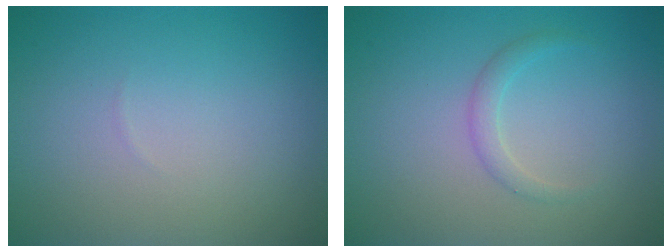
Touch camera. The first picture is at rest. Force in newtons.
{"total": 1.2, "press": 1.2, "slide": 0.0}